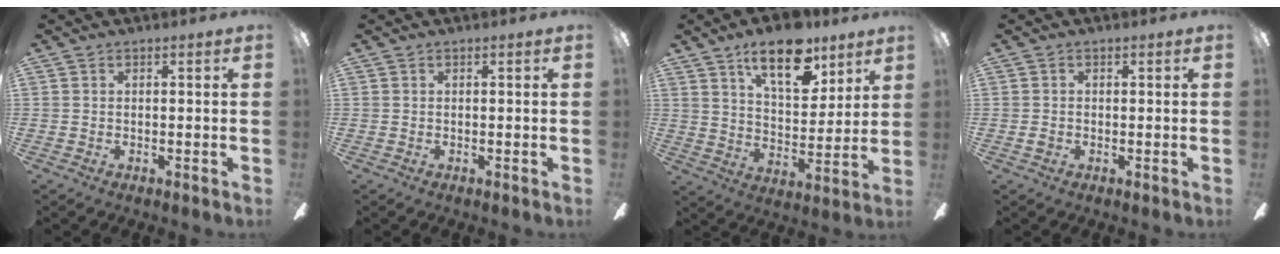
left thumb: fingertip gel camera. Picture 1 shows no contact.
{"total": 0.0}
{"total": 16.2, "force": [10.6, 7.4, 9.8], "torque": [-0.149, -0.047, 0.182]}
{"total": 1.0, "force": [-0.1, 0.9, 0.4], "torque": [-0.007, 0.005, -0.004]}